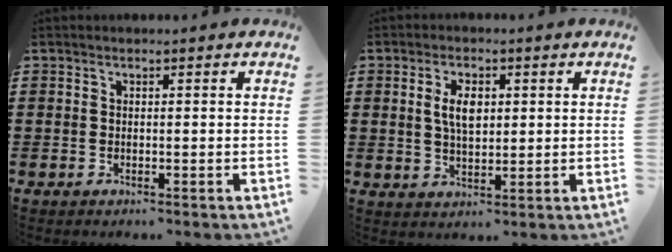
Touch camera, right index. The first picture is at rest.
{"total": 4.7, "force": [1.1, 2.3, 4.0], "torque": [-0.075, 0.007, 0.015]}